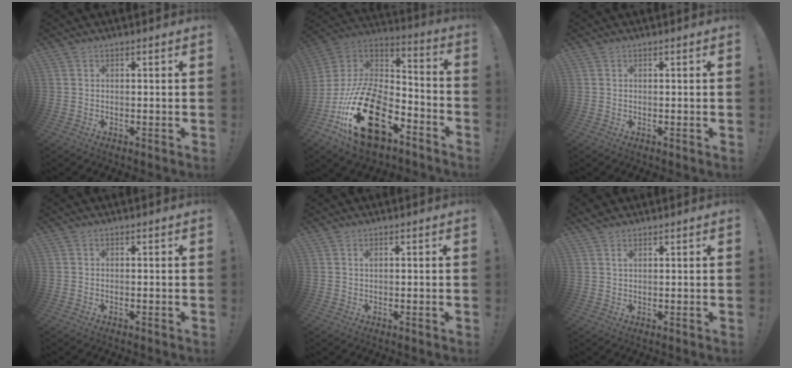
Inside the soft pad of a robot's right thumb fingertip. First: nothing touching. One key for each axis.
{"total": 27.6, "fx": -12.2, "fy": 15.2, "fz": 19.6, "tx": -0.377, "ty": 0.060, "tz": -0.196}
{"total": 0.0}
{"total": 0.0}
{"total": 0.6, "fx": 0.2, "fy": 0.0, "fz": 0.5, "tx": -0.006, "ty": -0.001, "tz": 0.002}
{"total": 2.1, "fx": 1.6, "fy": 0.9, "fz": 1.1, "tx": -0.019, "ty": -0.004, "tz": 0.028}